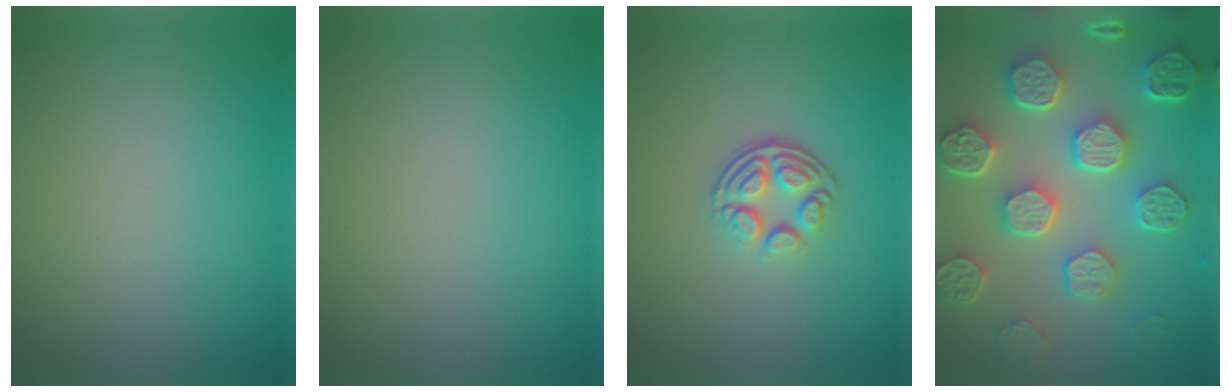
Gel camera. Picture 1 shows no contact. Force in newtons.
{"total": 0.0}
{"total": 3.7, "press": 2.6, "slide": 2.6}
{"total": 8.8, "press": 6.7, "slide": 5.6}